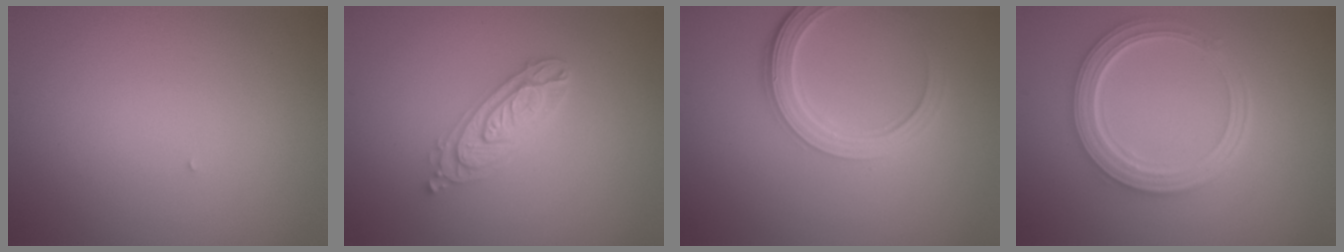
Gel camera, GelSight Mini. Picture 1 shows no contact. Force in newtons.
{"total": 3.7, "press": 3.7, "slide": 0.6}
{"total": 4.4, "press": 3.4, "slide": 2.7}
{"total": 5.1, "press": 4.1, "slide": 3.1}